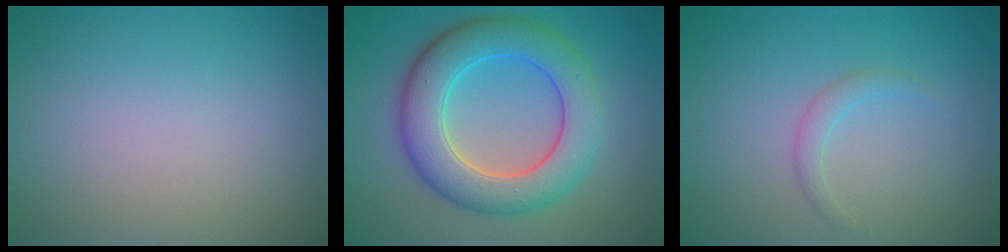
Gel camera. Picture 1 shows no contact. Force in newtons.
{"total": 7.9, "press": 7.8, "slide": 0.6}
{"total": 1.1, "press": 1.1, "slide": 0.1}